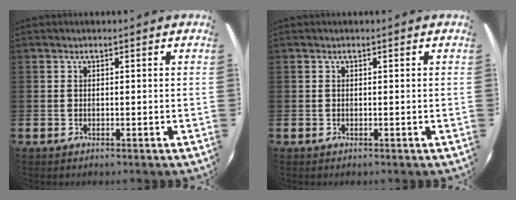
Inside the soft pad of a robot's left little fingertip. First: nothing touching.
{"total": 0.0}